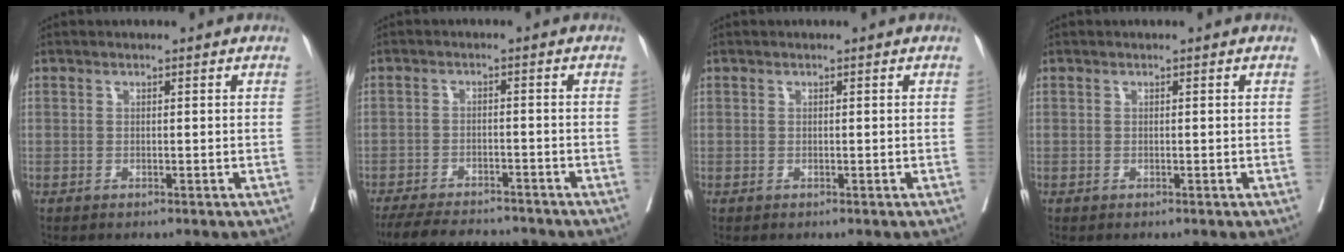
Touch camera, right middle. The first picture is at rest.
{"total": 10.8, "force": [-9.8, 2.4, 3.7], "torque": [-0.058, -0.005, -0.142]}
{"total": 0.0}
{"total": 0.0}